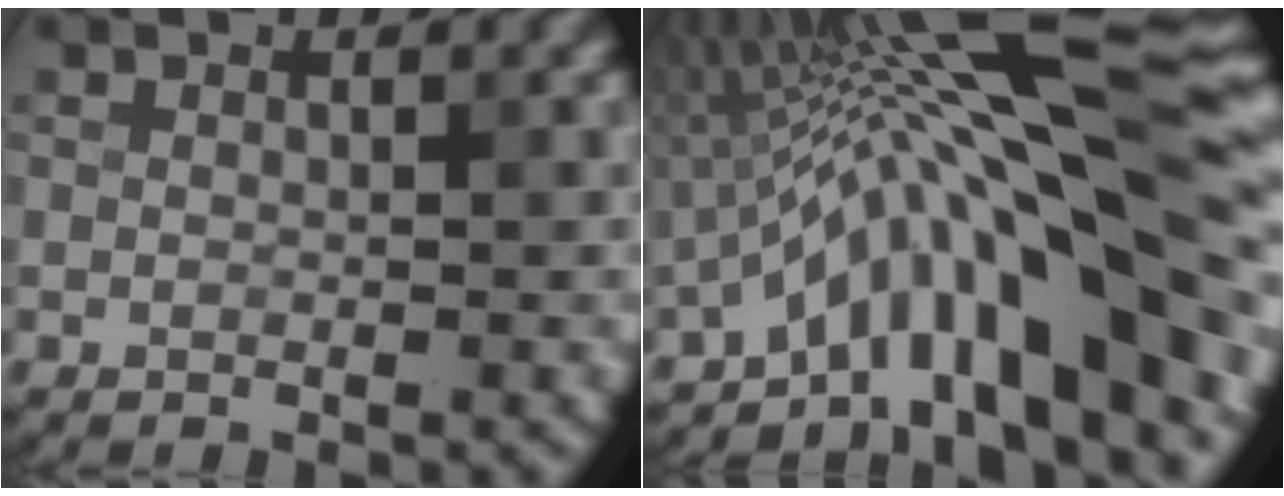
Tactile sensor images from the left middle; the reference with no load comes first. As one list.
[{"total": 17.1, "force": [-3.7, 4.1, 16.2], "torque": [-0.229, 0.038, -0.069]}]